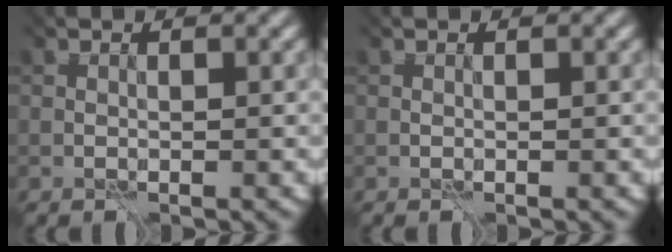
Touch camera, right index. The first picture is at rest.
{"total": 0.0}